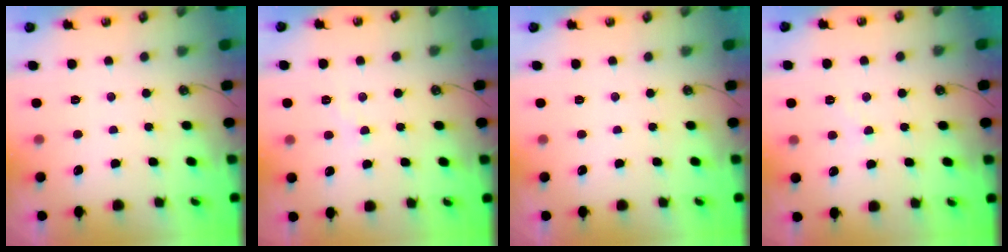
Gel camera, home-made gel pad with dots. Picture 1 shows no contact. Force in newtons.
{"total": 0.8, "press": 0.7, "slide": 0.4}
{"total": 0.0}
{"total": 2.4, "press": 2.4, "slide": 0.3}